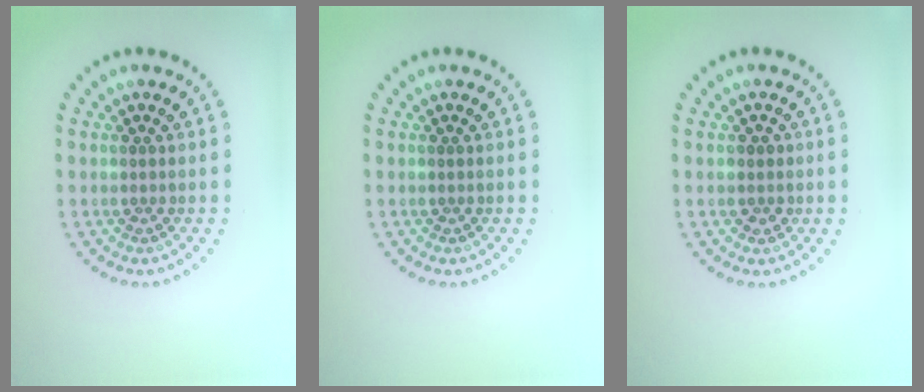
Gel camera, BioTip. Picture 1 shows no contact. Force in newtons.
{"total": 0.0}
{"total": 1.1, "press": 1.0, "slide": 0.5}